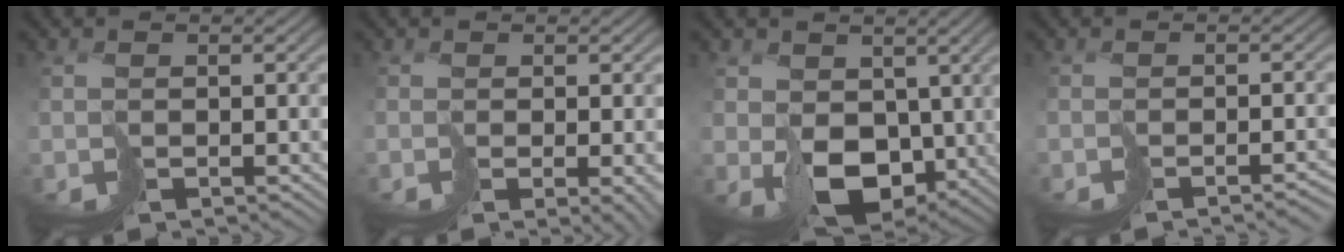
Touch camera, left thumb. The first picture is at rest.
{"total": 3.6, "force": [-1.1, 1.1, 3.2], "torque": [-0.044, -0.016, 0.001]}
{"total": 8.1, "force": [0.7, 6.0, 5.3], "torque": [-0.127, -0.022, 0.017]}
{"total": 2.5, "force": [-2.3, 0.0, 1.0], "torque": [-0.006, -0.005, -0.029]}